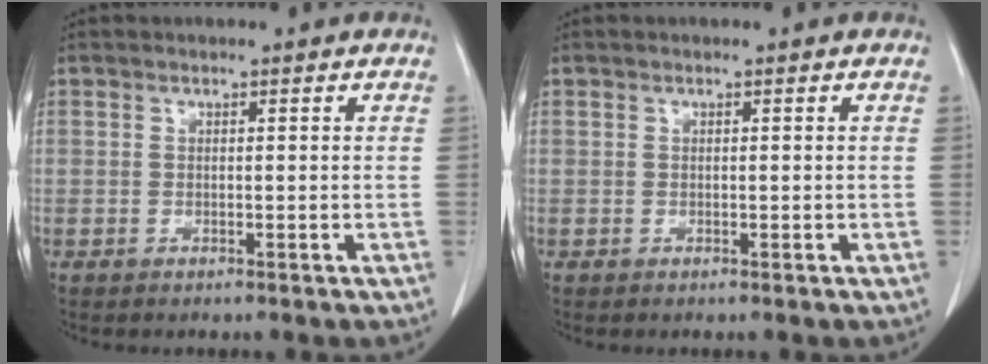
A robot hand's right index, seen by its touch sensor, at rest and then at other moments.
{"total": 0.0}